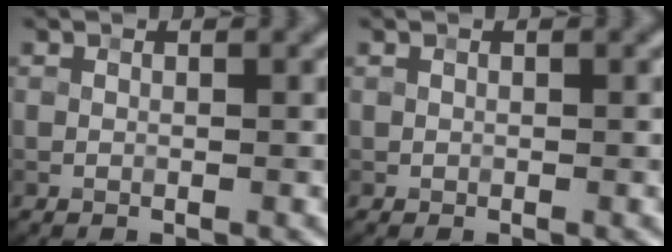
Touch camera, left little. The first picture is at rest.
{"total": 0.0}